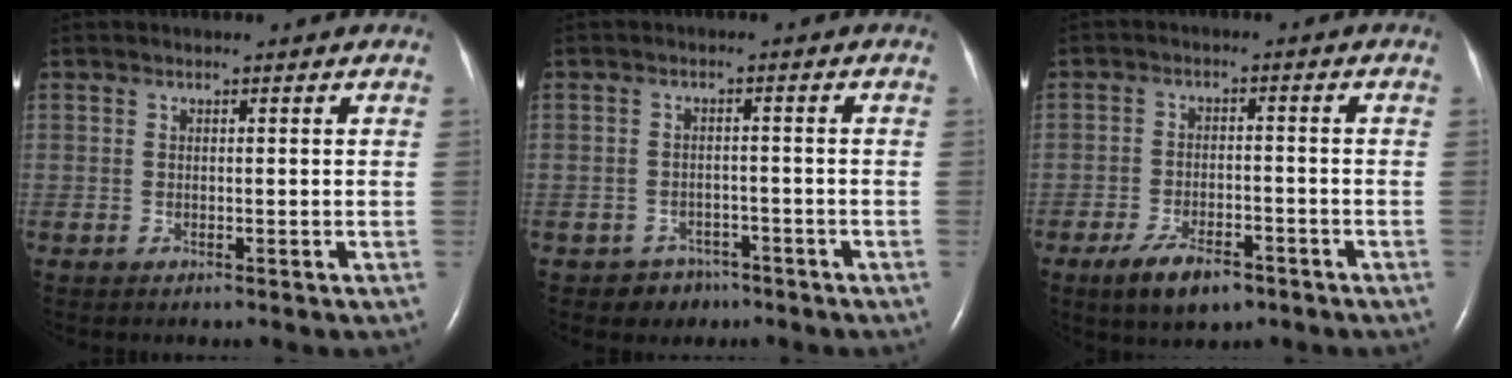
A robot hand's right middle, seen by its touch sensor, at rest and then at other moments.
{"total": 3.4, "force": [-2.3, 2.4, -0.1], "torque": [-0.004, 0.010, -0.030]}
{"total": 6.7, "force": [-4.4, 2.7, 4.3], "torque": [-0.081, -0.004, -0.070]}